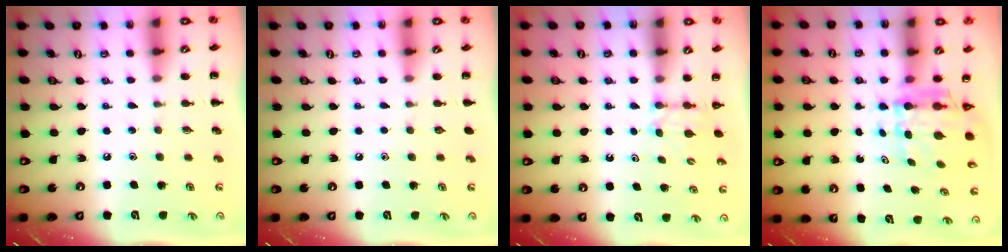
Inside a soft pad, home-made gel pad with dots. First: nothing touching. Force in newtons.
{"total": 0.0}
{"total": 2.8, "press": 2.6, "slide": 1.1}
{"total": 6.0, "press": 5.9, "slide": 1.4}